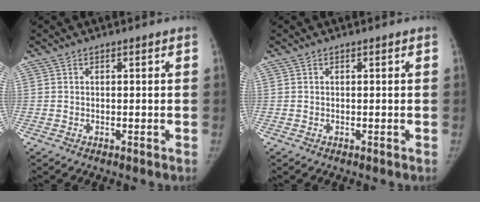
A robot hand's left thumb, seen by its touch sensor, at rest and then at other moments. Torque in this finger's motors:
{"motor_torque": [0.03, 0.00, 0.15, 0.11, 0.03]}